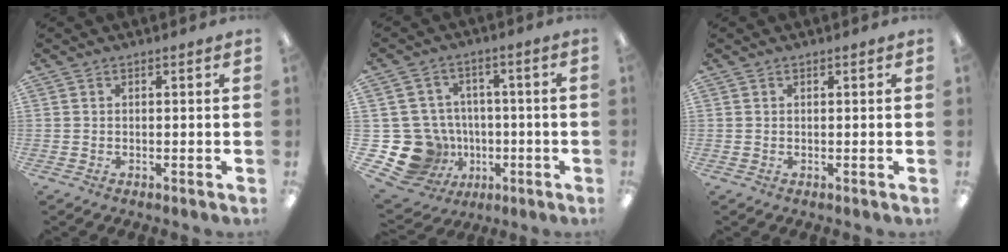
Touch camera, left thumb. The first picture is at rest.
{"total": 15.2, "force": [-3.3, 14.1, 4.7], "torque": [-0.117, 0.016, -0.026]}
{"total": 0.0}